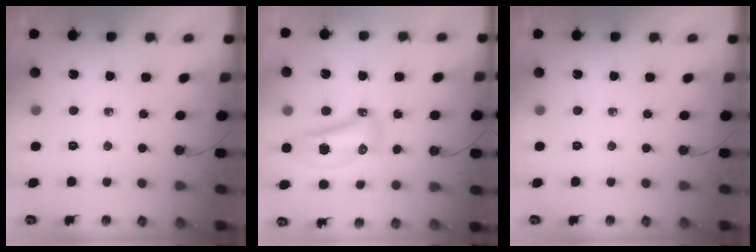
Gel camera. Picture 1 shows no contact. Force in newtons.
{"total": 16.2, "press": 12.7, "slide": 10.1}
{"total": 0.0}